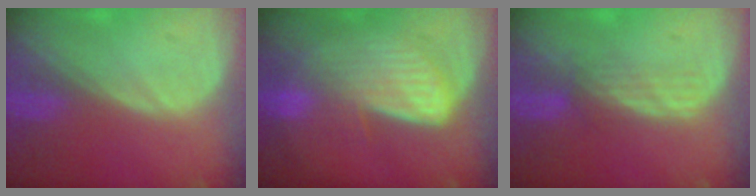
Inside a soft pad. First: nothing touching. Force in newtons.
{"total": 6.7, "press": 6.7, "slide": 0.4}
{"total": 3.2, "press": 2.6, "slide": 1.9}